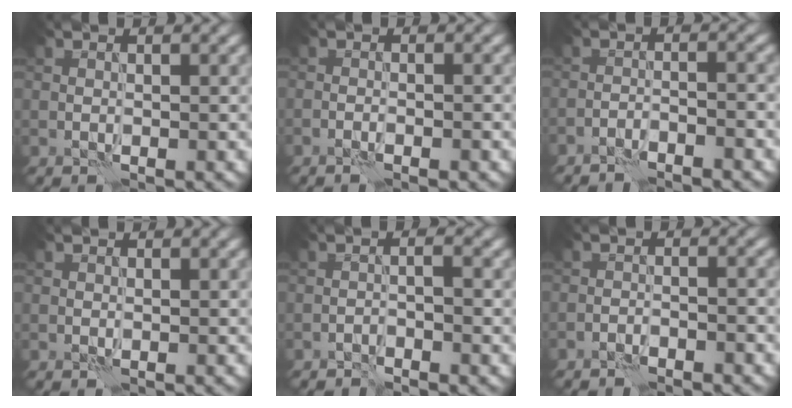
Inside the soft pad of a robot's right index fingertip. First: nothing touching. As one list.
[{"total": 1.9, "force": [-1.3, 0.3, 1.3], "torque": [-0.022, 0.014, -0.025]}, {"total": 2.9, "force": [-2.5, 0.2, 1.5], "torque": [-0.028, 0.010, -0.048]}, {"total": 0.0}, {"total": 1.5, "force": [-1.2, 0.2, 0.9], "torque": [-0.015, 0.006, -0.025]}, {"total": 2.0, "force": [-1.7, 0.2, 1.0], "torque": [-0.020, 0.011, -0.033]}]